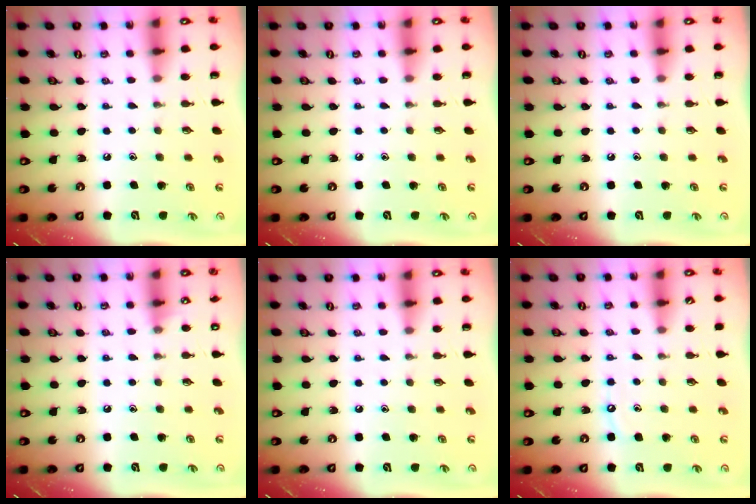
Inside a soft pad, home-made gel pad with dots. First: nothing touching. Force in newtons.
{"total": 0.0}
{"total": 0.0}
{"total": 2.9, "press": 2.9, "slide": 0.4}
{"total": 0.0}
{"total": 5.2, "press": 5.1, "slide": 0.6}